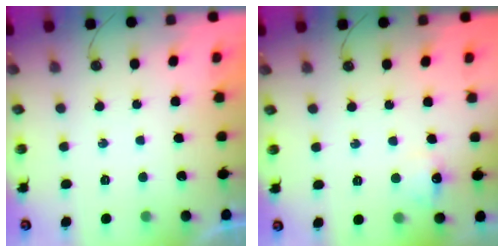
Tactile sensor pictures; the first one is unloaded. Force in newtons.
{"total": 7.8, "press": 7.7, "slide": 1.0}